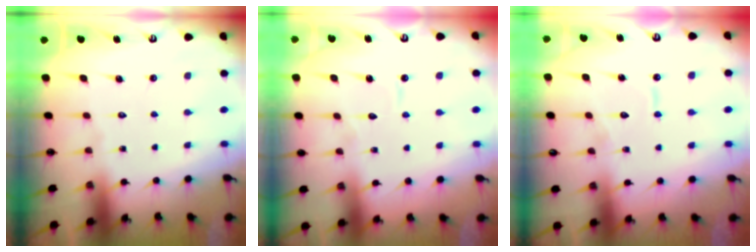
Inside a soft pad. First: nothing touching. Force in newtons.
{"total": 3.3, "press": 3.2, "slide": 0.3}
{"total": 6.1, "press": 6.1, "slide": 0.5}